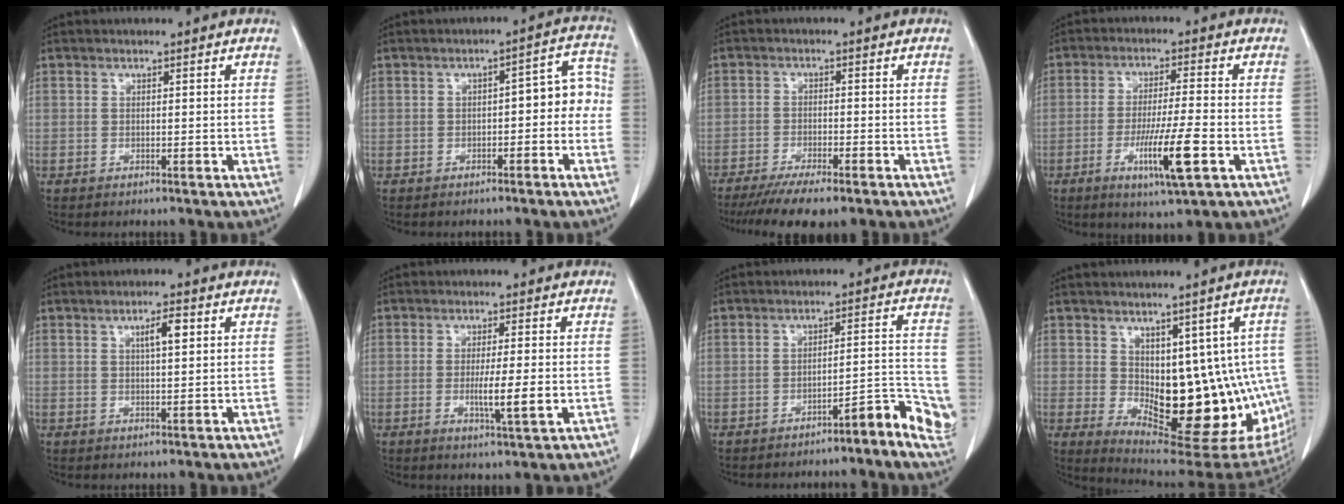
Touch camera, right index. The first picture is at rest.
{"total": 6.4, "force": [-0.7, 2.8, 5.7], "torque": [-0.062, 0.044, -0.006]}
{"total": 8.9, "force": [-6.9, 1.5, 5.4], "torque": [-0.077, -0.016, -0.109]}
{"total": 9.5, "force": [-3.6, 0.1, 8.8], "torque": [-0.153, -0.021, -0.062]}
{"total": 3.2, "force": [1.3, 0.5, 2.9], "torque": [-0.044, 0.003, 0.019]}
{"total": 5.4, "force": [-1.1, 0.0, 5.3], "torque": [-0.089, -0.012, -0.018]}
{"total": 6.3, "force": [-3.5, 0.7, 5.1], "torque": [-0.048, 0.015, -0.048]}
{"total": 18.2, "force": [-2.2, 9.0, 15.7], "torque": [-0.145, 0.004, -0.004]}